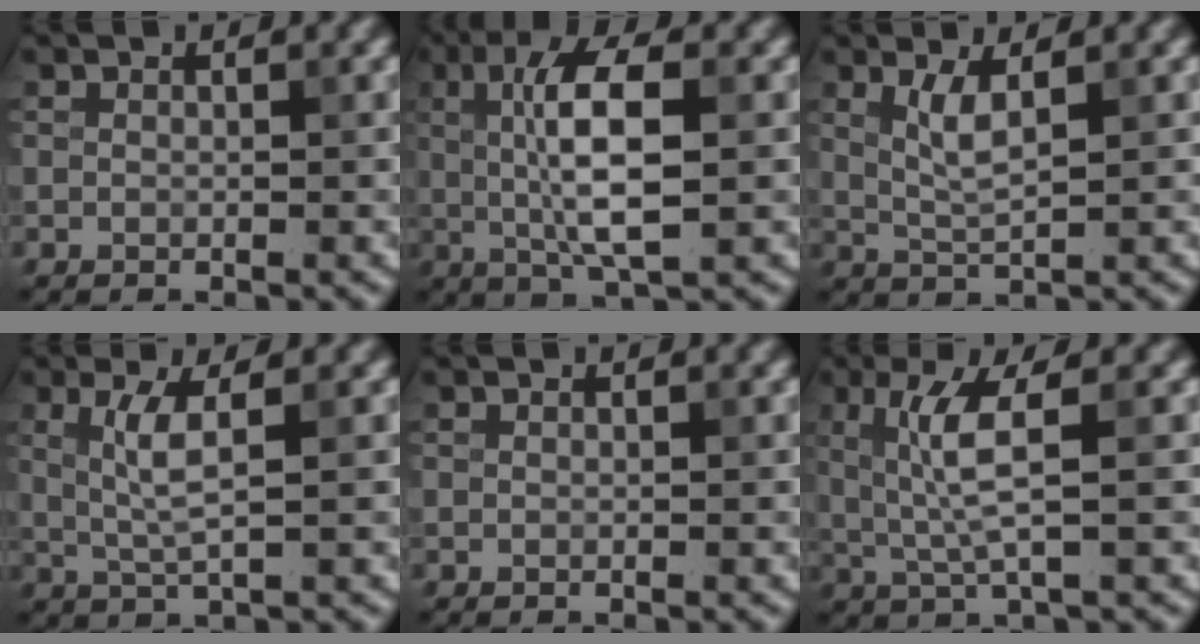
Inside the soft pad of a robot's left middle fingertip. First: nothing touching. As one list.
[{"total": 7.0, "force": [0.6, 2.1, 6.7], "torque": [-0.119, 0.006, 0.008]}, {"total": 2.6, "force": [1.0, 0.6, 2.4], "torque": [-0.053, -0.003, 0.022]}, {"total": 3.0, "force": [0.7, 0.5, 2.8], "torque": [-0.065, -0.001, 0.017]}, {"total": 0.0}, {"total": 4.1, "force": [0.6, 0.5, 4.0], "torque": [-0.089, -0.001, 0.019]}]